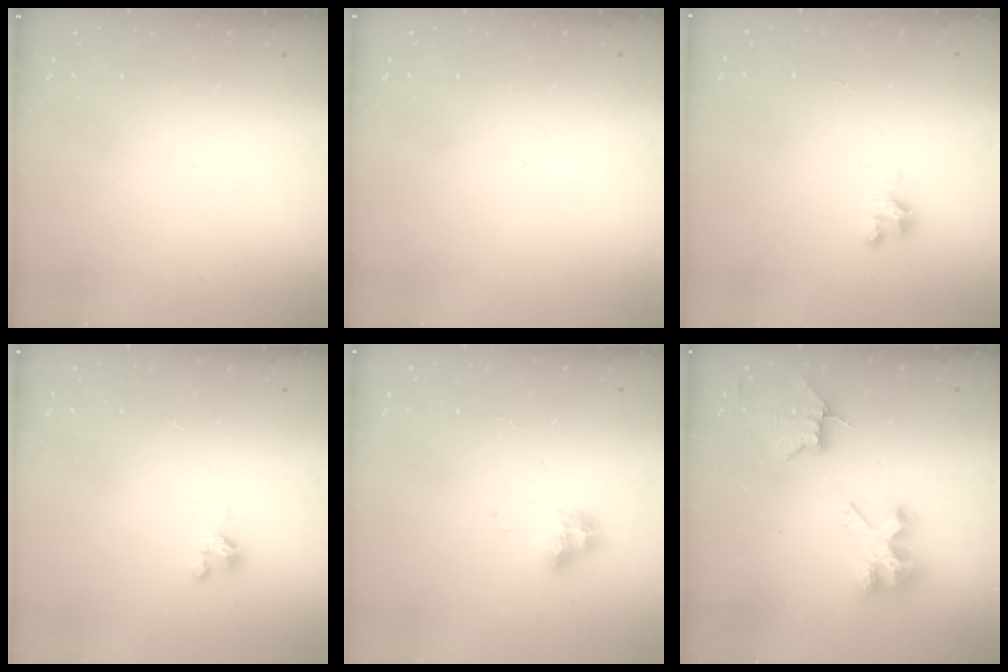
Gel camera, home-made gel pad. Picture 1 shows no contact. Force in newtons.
{"total": 0.0}
{"total": 2.5, "press": 2.5, "slide": 0.2}
{"total": 1.8, "press": 1.7, "slide": 0.4}
{"total": 7.4, "press": 7.4, "slide": 0.5}
{"total": 8.0, "press": 8.0, "slide": 0.5}